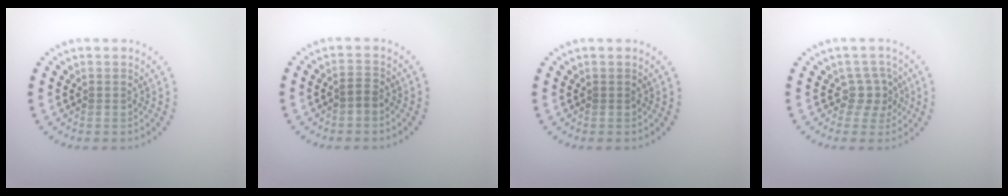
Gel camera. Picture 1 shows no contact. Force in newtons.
{"total": 1.2, "press": 1.0, "slide": 0.6}
{"total": 0.0}
{"total": 2.1, "press": 1.6, "slide": 1.4}